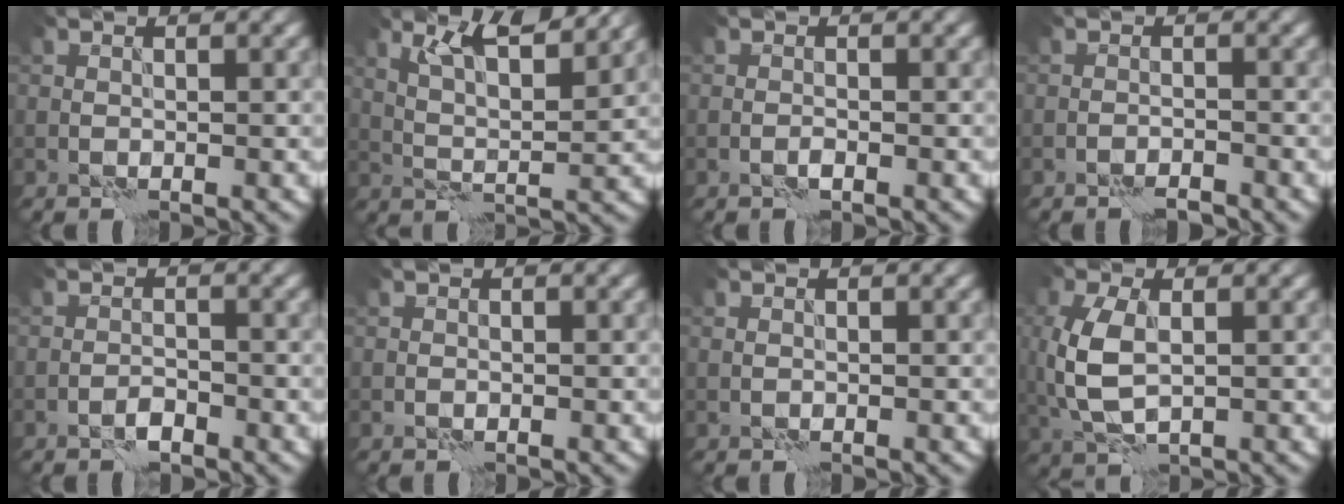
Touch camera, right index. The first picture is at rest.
{"total": 5.9, "force": [4.0, 1.1, 4.2], "torque": [-0.080, 0.007, 0.064]}
{"total": 0.5, "force": [-0.4, -0.1, 0.3], "torque": [-0.009, 0.005, -0.008]}
{"total": 1.3, "force": [-1.2, 0.2, 0.6], "torque": [-0.007, 0.004, -0.022]}
{"total": 1.2, "force": [-1.0, 0.2, 0.6], "torque": [-0.009, 0.008, -0.021]}
{"total": 0.0}
{"total": 0.0}
{"total": 5.5, "force": [0.2, 3.1, 4.5], "torque": [-0.118, 0.003, 0.008]}